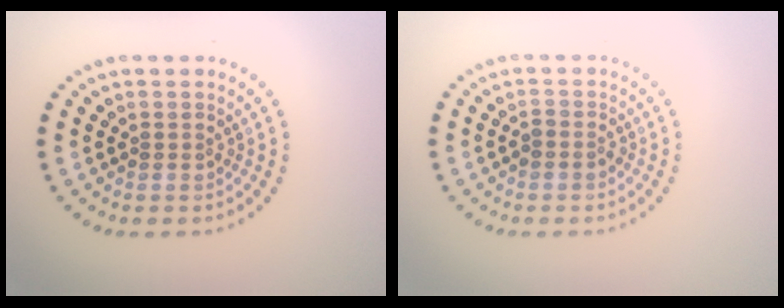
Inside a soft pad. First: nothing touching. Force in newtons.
{"total": 1.0, "press": 0.9, "slide": 0.5}